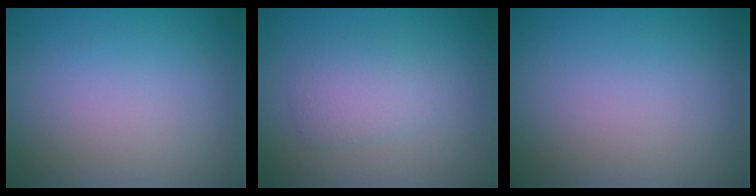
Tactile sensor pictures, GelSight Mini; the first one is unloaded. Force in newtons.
{"total": 2.4, "press": 2.4, "slide": 0.1}
{"total": 0.0}